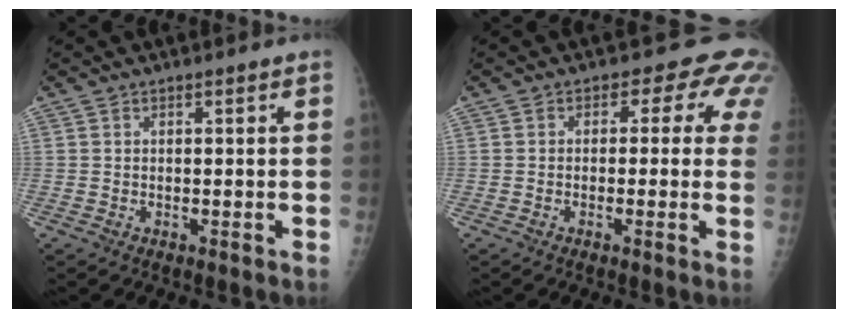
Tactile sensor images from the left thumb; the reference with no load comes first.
{"total": 6.3, "force": [1.9, 4.2, 4.3], "torque": [-0.006, 0.004, -0.002]}